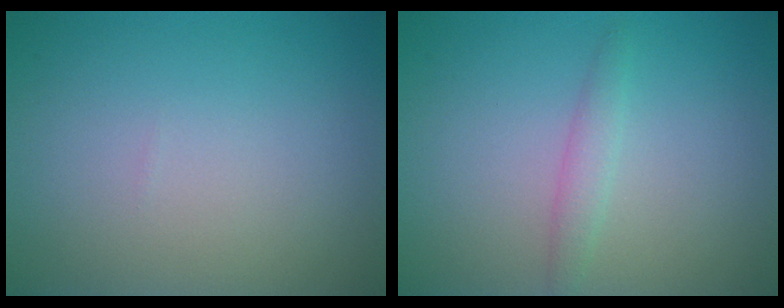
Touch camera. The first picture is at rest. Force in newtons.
{"total": 1.5, "press": 1.5, "slide": 0.0}